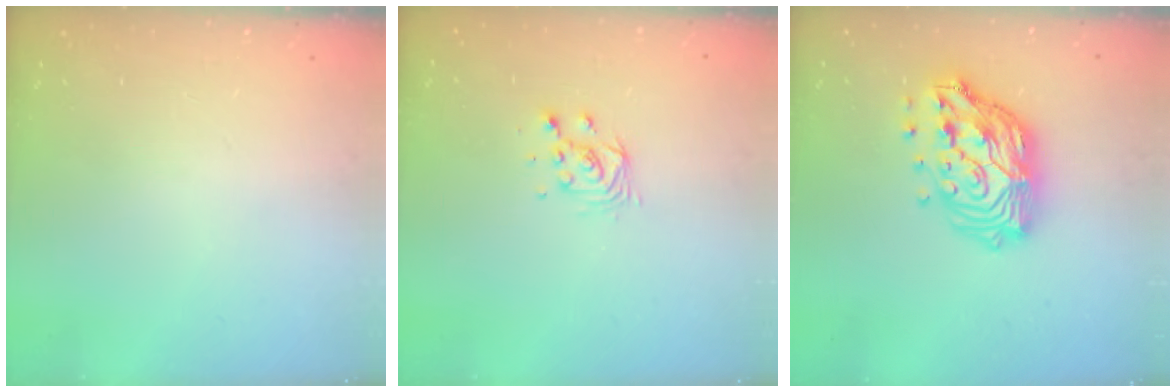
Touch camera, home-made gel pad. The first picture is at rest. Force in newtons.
{"total": 4.2, "press": 4.2, "slide": 0.3}
{"total": 19.1, "press": 19.0, "slide": 1.5}